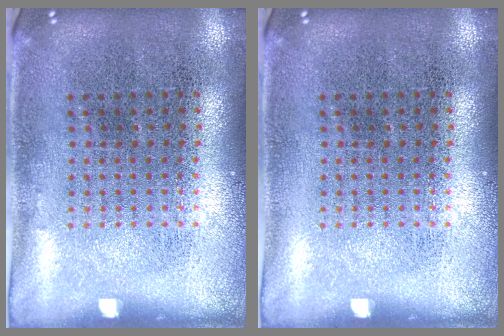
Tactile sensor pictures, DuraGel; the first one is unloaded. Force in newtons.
{"total": 0.0}